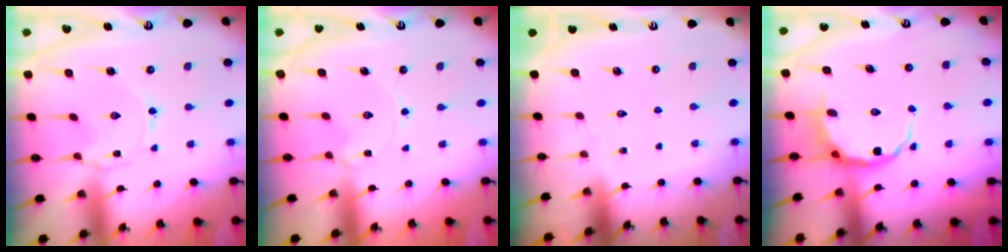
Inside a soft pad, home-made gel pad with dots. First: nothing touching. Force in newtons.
{"total": 0.8, "press": 0.8, "slide": 0.1}
{"total": 0.0}
{"total": 6.2, "press": 5.9, "slide": 1.9}